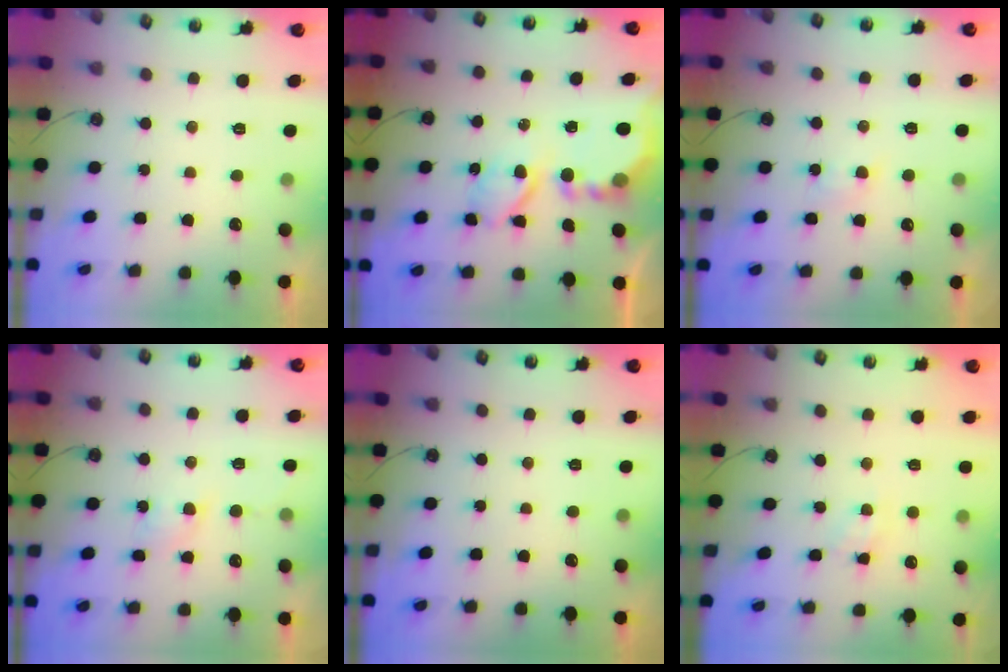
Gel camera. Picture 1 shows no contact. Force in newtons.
{"total": 6.6, "press": 6.5, "slide": 0.6}
{"total": 2.9, "press": 2.9, "slide": 0.5}
{"total": 3.8, "press": 3.8, "slide": 0.7}
{"total": 0.0}
{"total": 3.1, "press": 3.1, "slide": 0.5}